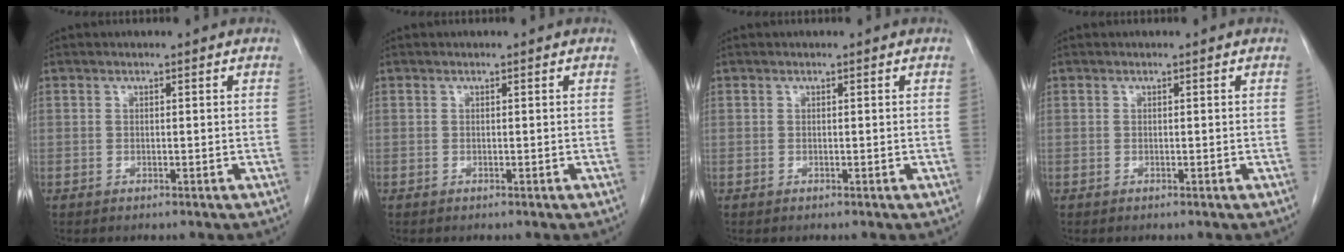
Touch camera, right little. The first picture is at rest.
{"total": 0.0}
{"total": 0.0}
{"total": 0.0}